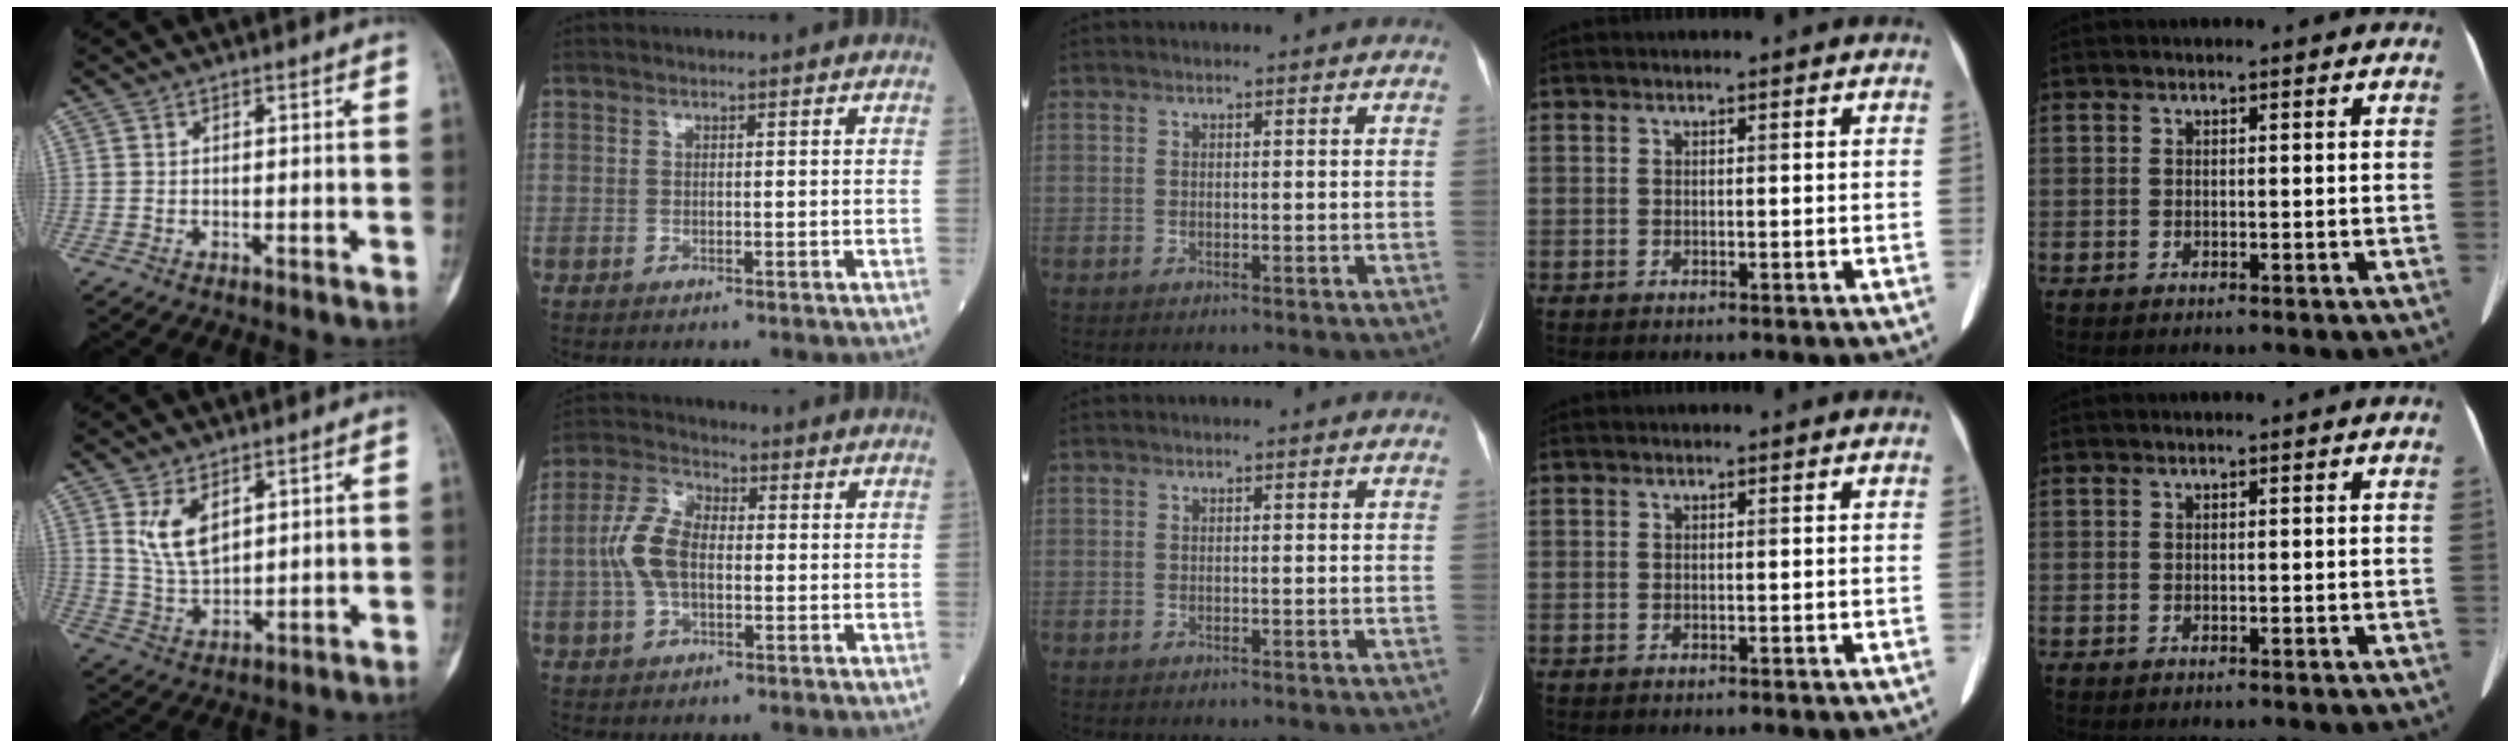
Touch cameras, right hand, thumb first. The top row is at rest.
{"thumb": {"total": 7.1, "force": [3.3, 3.8, 5.1], "torque": [-0.083, -0.023, 0.074]}, "index": {"total": 7.5, "force": [-0.5, 4.1, 6.3], "torque": [-0.147, 0.018, -0.014]}}